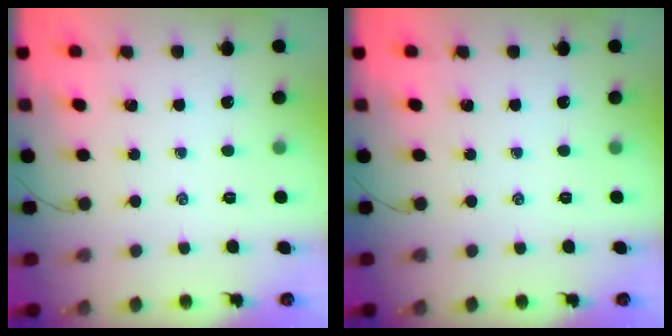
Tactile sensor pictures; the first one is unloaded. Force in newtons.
{"total": 0.0}